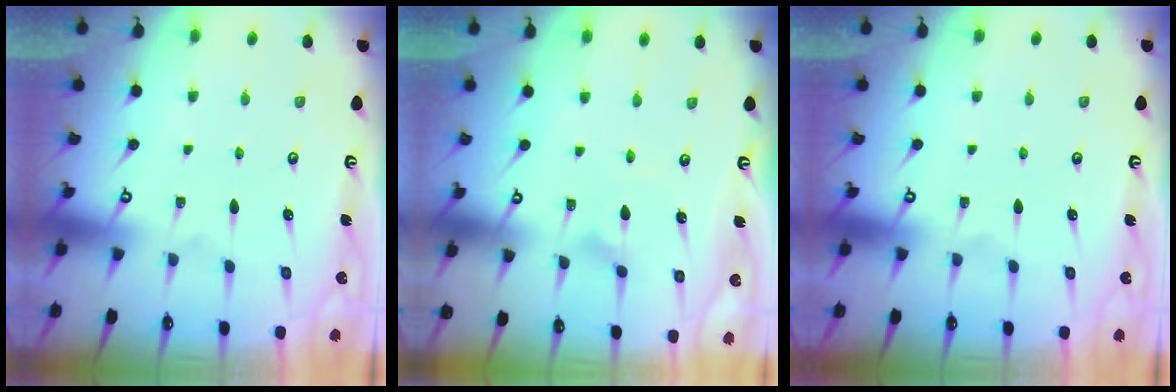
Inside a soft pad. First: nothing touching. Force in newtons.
{"total": 2.6, "press": 2.6, "slide": 0.1}
{"total": 0.0}